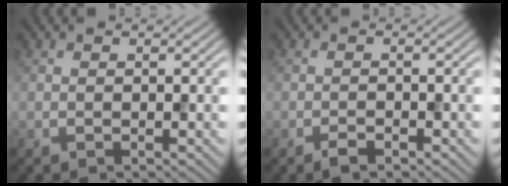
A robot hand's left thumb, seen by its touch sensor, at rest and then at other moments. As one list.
[{"total": 1.3, "force": [-1.0, 0.4, 0.7], "torque": [-0.013, 0.000, -0.021]}]